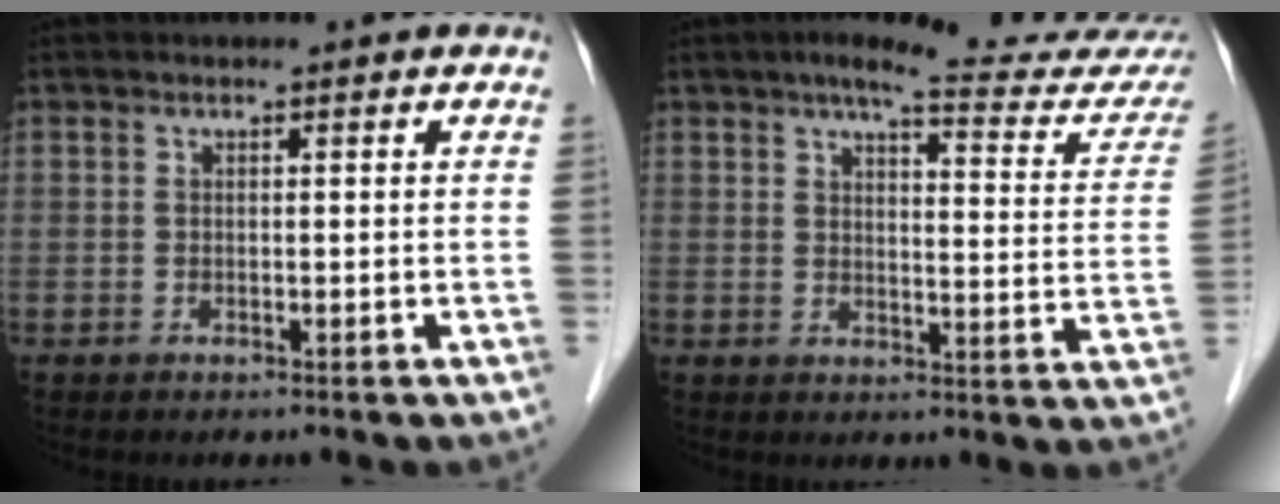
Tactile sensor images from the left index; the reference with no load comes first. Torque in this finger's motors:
{"motor_torque": [0.61, -0.82, 0.13, 0.02]}